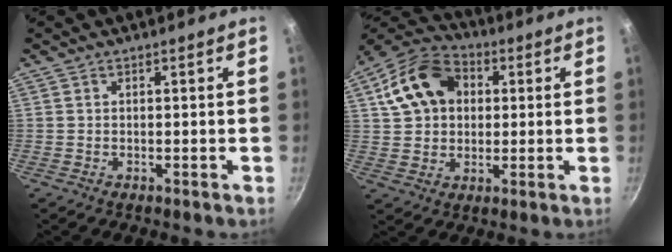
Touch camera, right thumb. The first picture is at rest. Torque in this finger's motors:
{"motor_torque": [0.15, 0.18, 0.21, 0.06, 0.11]}